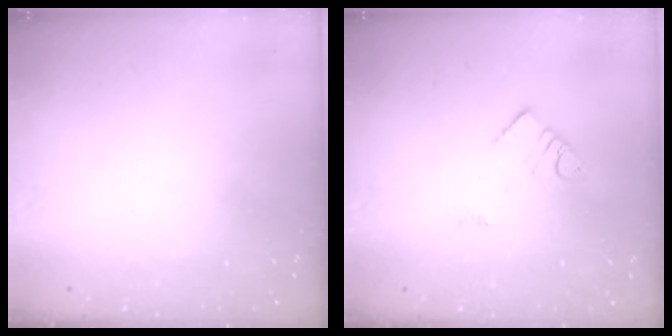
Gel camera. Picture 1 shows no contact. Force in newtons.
{"total": 3.9, "press": 3.8, "slide": 0.4}